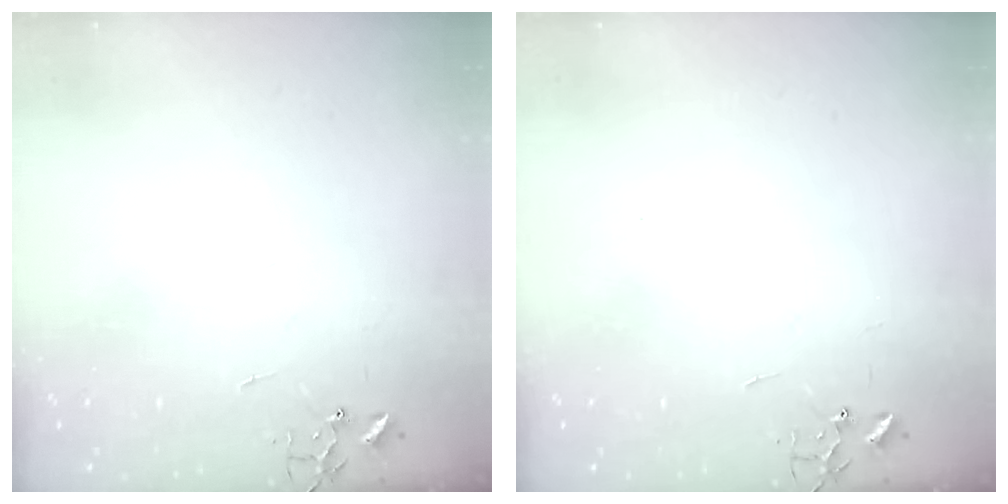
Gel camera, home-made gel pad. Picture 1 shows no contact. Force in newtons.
{"total": 0.0}